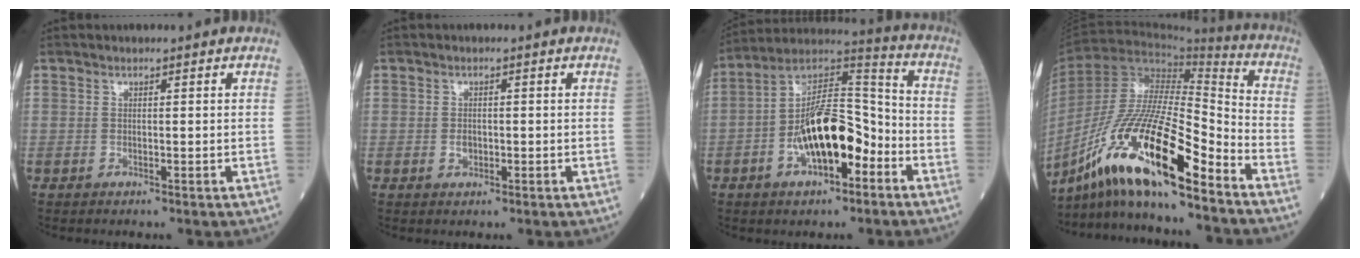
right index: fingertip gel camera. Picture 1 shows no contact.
{"total": 1.4, "force": [-0.3, 1.0, 0.9], "torque": [-0.017, 0.001, -0.002]}
{"total": 14.6, "force": [-5.0, 5.4, 12.7], "torque": [-0.232, 0.024, -0.084]}
{"total": 20.1, "force": [-12.8, 2.3, 15.3], "torque": [-0.312, -0.026, -0.235]}